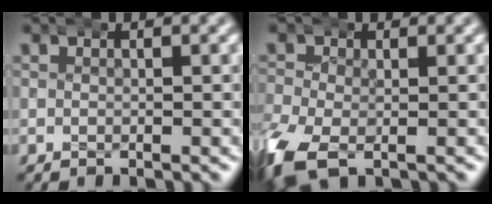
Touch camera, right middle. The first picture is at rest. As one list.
[{"total": 4.6, "force": [-2.5, 3.0, 2.5], "torque": [-0.073, -0.017, -0.032]}]